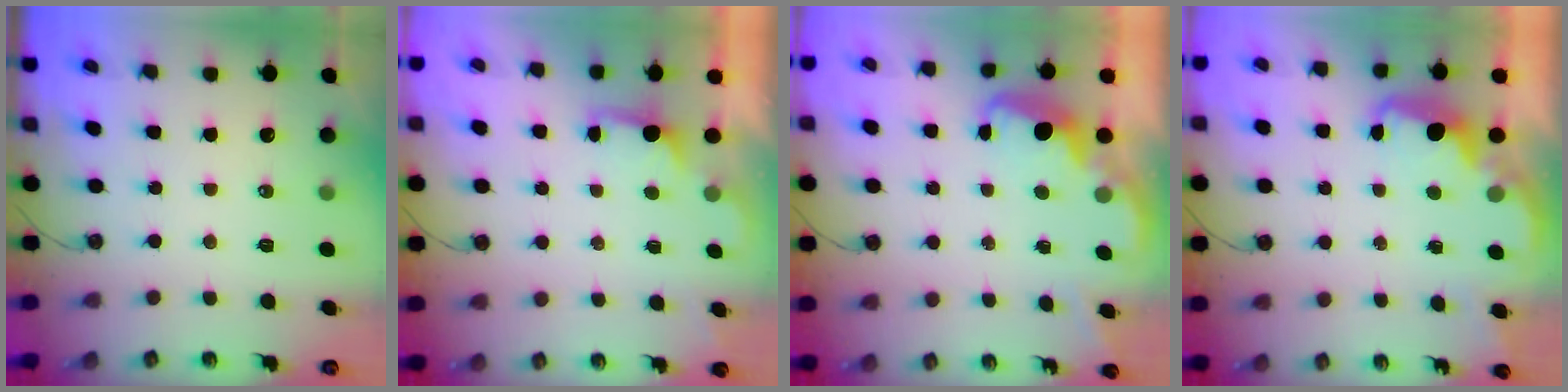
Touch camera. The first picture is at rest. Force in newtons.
{"total": 0.9, "press": 0.4, "slide": 0.8}
{"total": 2.7, "press": 2.6, "slide": 0.8}
{"total": 2.1, "press": 2.0, "slide": 0.6}